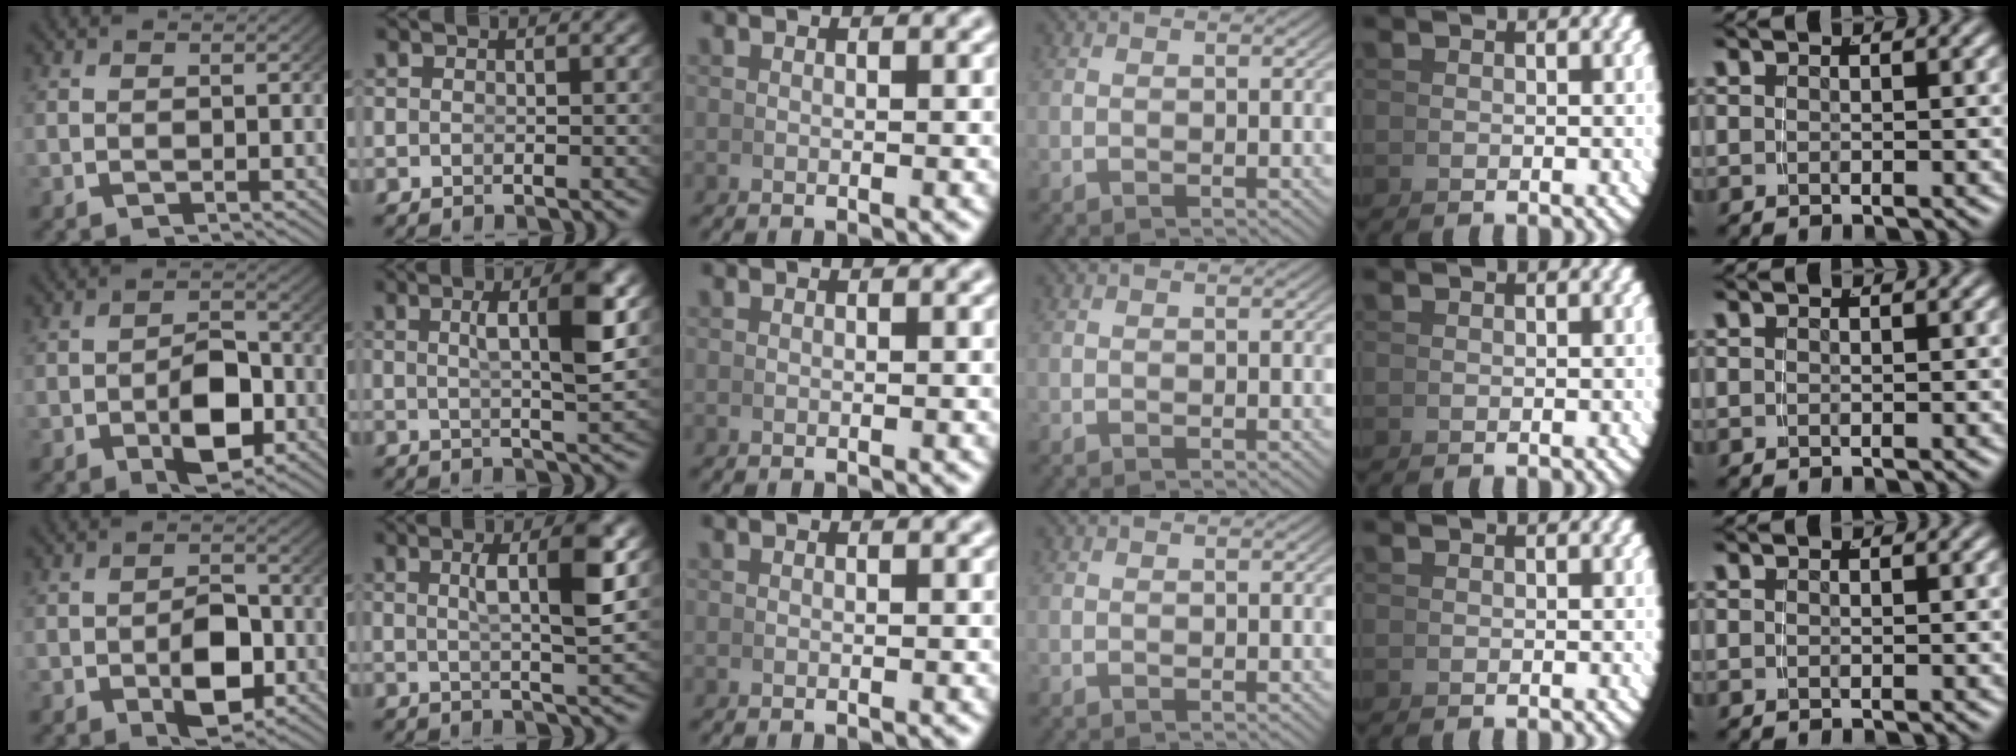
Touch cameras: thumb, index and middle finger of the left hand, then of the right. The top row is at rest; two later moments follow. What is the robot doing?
{"motion": "grasp_and_lifting", "object": "pen"}